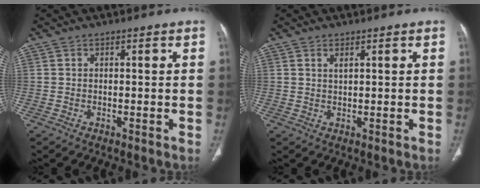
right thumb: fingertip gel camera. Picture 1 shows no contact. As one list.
[{"total": 1.3, "force": [0.8, 0.5, 0.9], "torque": [-0.016, -0.003, 0.016]}]